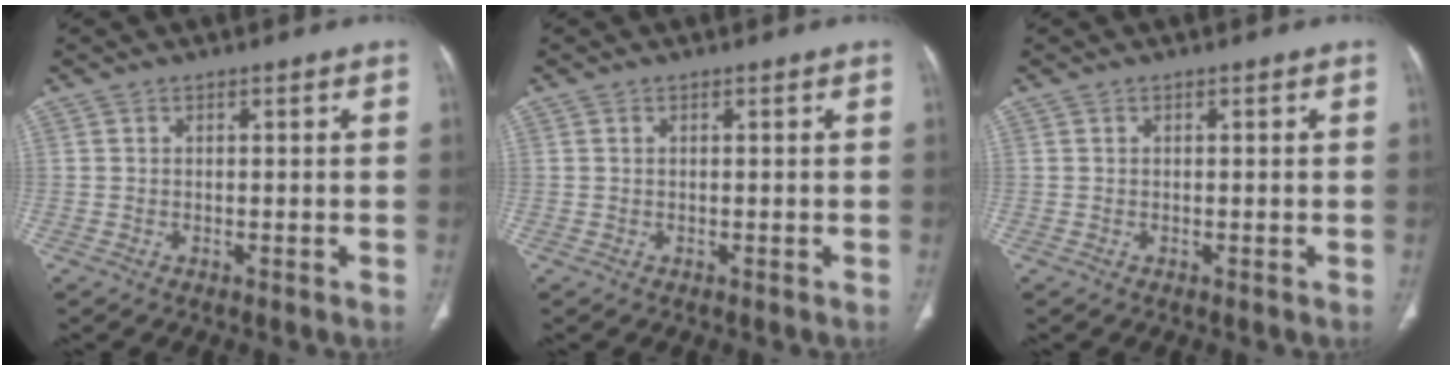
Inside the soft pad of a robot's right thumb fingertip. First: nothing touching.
{"total": 0.0}
{"total": 0.0}